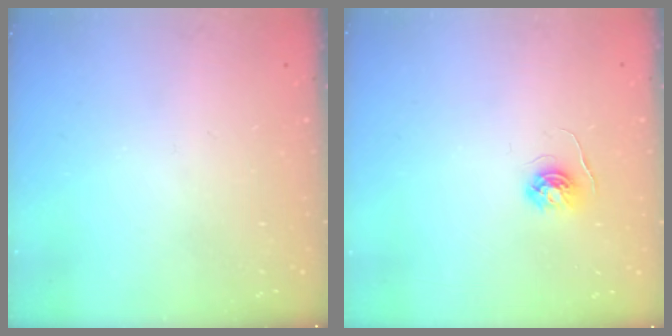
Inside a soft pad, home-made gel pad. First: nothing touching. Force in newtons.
{"total": 4.0, "press": 4.0, "slide": 0.4}